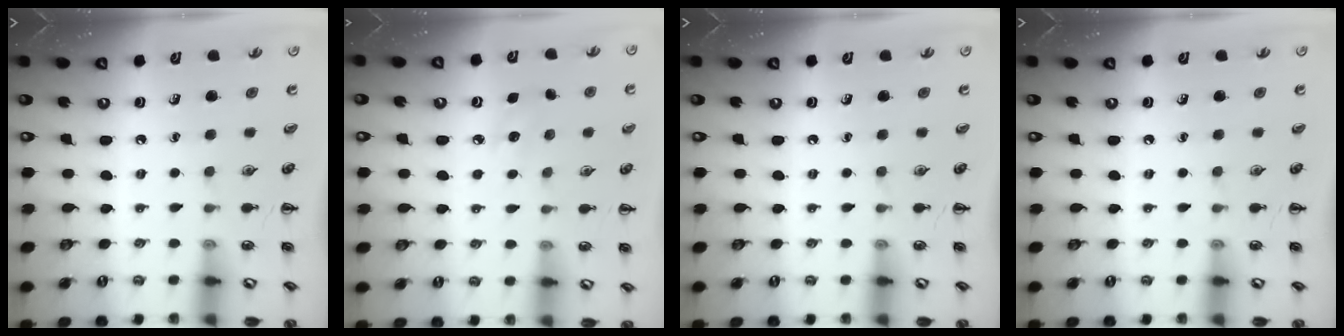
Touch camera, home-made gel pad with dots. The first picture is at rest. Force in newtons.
{"total": 6.5, "press": 6.3, "slide": 1.7}
{"total": 0.0}
{"total": 0.0}